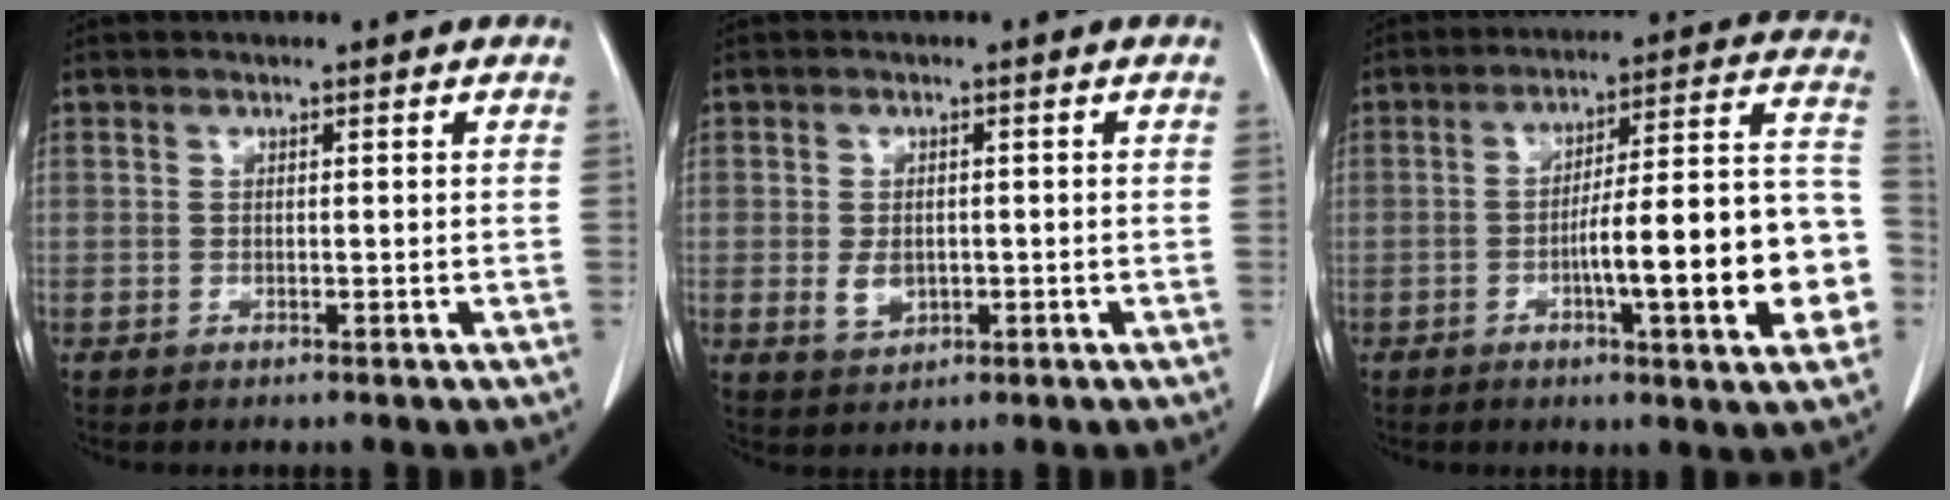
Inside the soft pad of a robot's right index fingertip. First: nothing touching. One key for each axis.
{"total": 3.2, "fx": -0.5, "fy": 2.2, "fz": 2.2, "tx": -0.039, "ty": -0.001, "tz": 0.000}
{"total": 17.8, "fx": -4.5, "fy": 2.4, "fz": 17.0, "tx": -0.196, "ty": 0.029, "tz": -0.058}